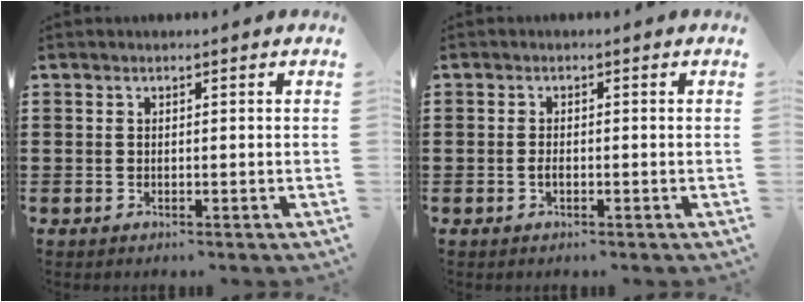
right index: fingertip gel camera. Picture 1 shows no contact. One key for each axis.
{"total": 1.1, "fx": -0.4, "fy": 0.4, "fz": 0.9, "tx": -0.018, "ty": -0.004, "tz": -0.007}